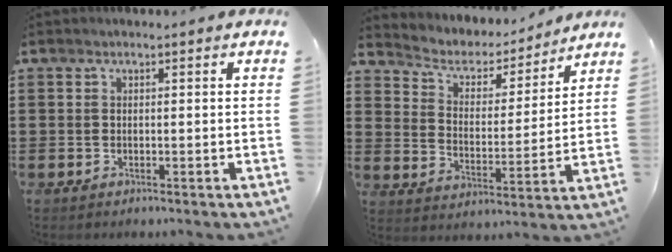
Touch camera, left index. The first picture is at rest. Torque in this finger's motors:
{"motor_torque": [-0.17, -0.48, 0.27, 0.04]}